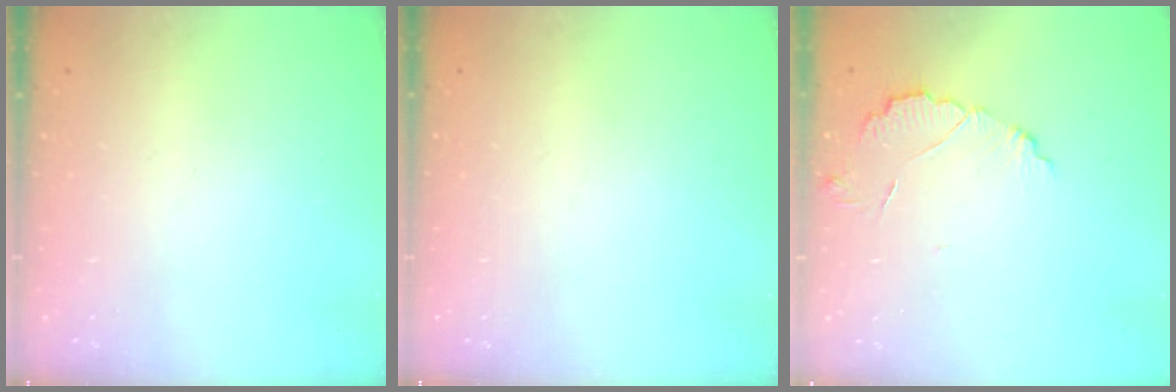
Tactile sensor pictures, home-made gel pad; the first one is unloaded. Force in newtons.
{"total": 0.0}
{"total": 4.3, "press": 4.3, "slide": 0.3}